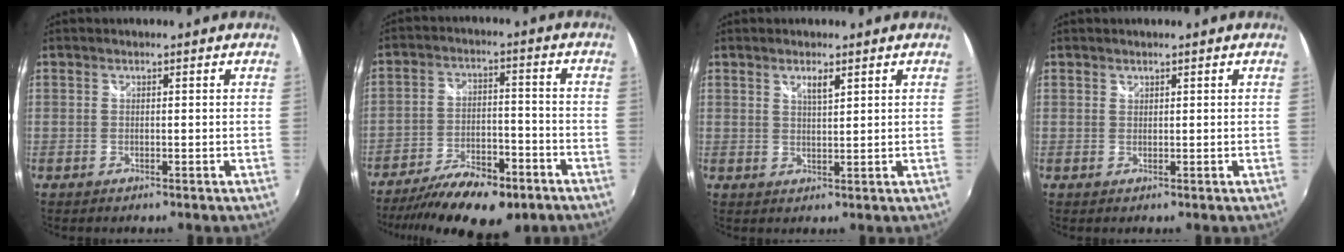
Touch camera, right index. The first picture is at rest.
{"total": 17.5, "force": [-12.5, 6.7, 10.3], "torque": [-0.205, -0.027, -0.190]}
{"total": 2.5, "force": [1.5, 0.6, 1.9], "torque": [-0.030, 0.000, 0.025]}
{"total": 0.5, "force": [0.5, 0.3, 0.0], "torque": [0.002, 0.000, 0.009]}